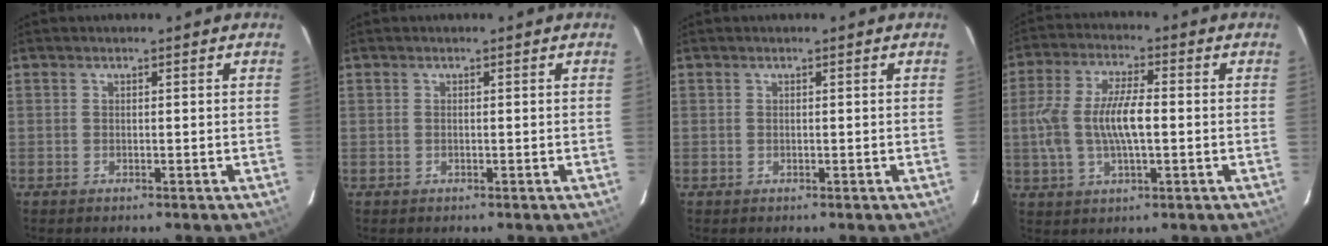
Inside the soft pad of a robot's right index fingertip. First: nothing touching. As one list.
[{"total": 0.0}, {"total": 0.0}, {"total": 10.7, "force": [-0.6, 4.0, 9.9], "torque": [-0.204, 0.006, -0.011]}]